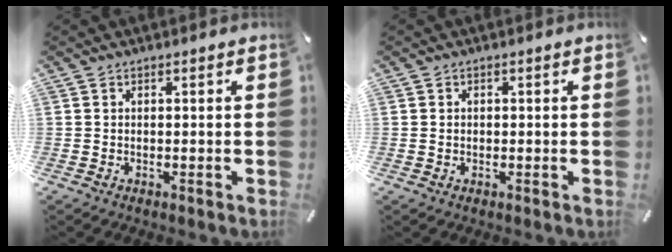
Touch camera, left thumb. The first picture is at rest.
{"total": 0.8, "force": [0.0, 0.7, 0.3], "torque": [-0.006, 0.005, -0.002]}